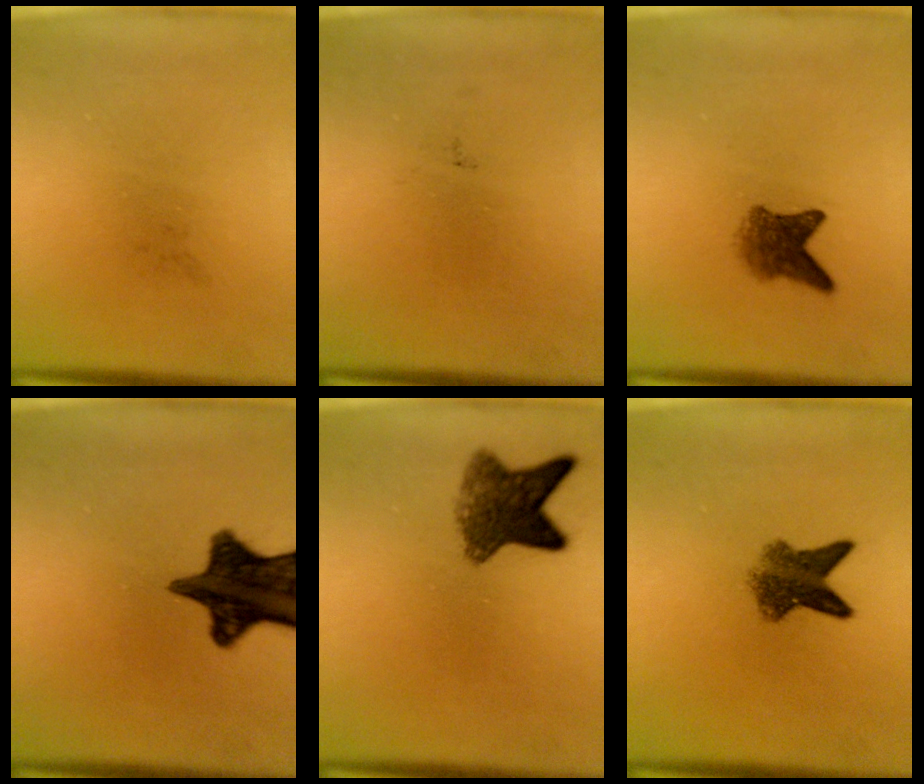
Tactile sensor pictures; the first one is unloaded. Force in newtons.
{"total": 0.0}
{"total": 3.6}
{"total": 13.1}
{"total": 6.8}
{"total": 5.5}